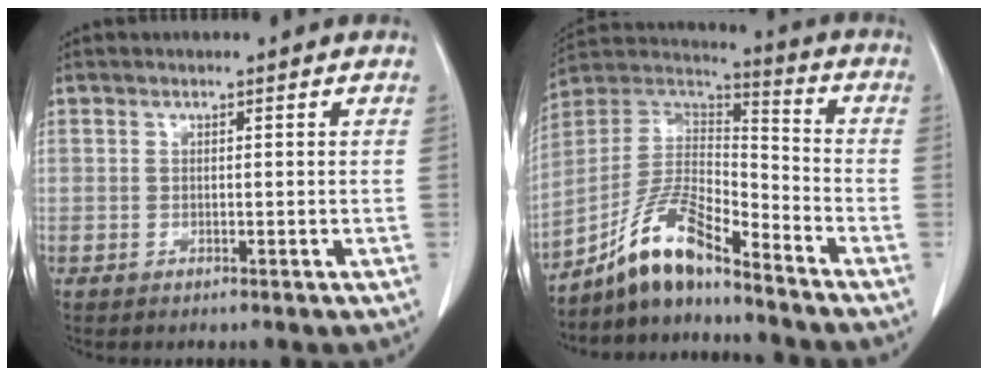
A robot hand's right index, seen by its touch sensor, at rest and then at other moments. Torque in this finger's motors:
{"motor_torque": [1.09, -1.05, 0.48, 0.14]}